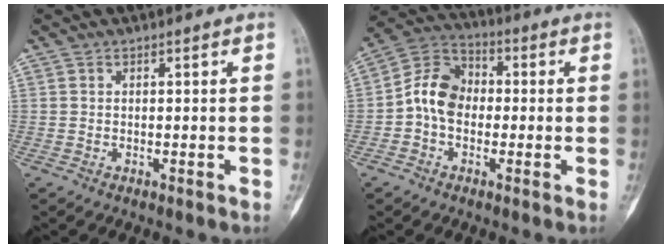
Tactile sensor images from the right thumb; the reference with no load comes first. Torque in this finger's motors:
{"motor_torque": [0.69, 0.67, 0.71, -0.66, 0.06]}